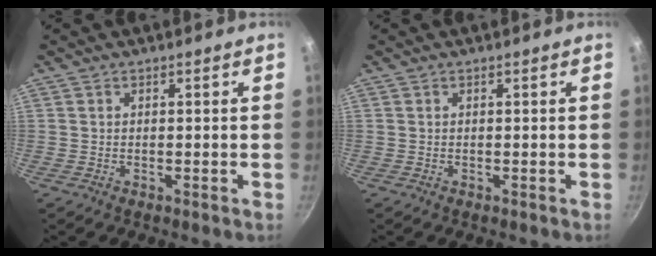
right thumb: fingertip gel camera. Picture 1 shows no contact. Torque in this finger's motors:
{"motor_torque": [-0.02, -0.02, 0.02, 0.02, 0.01]}